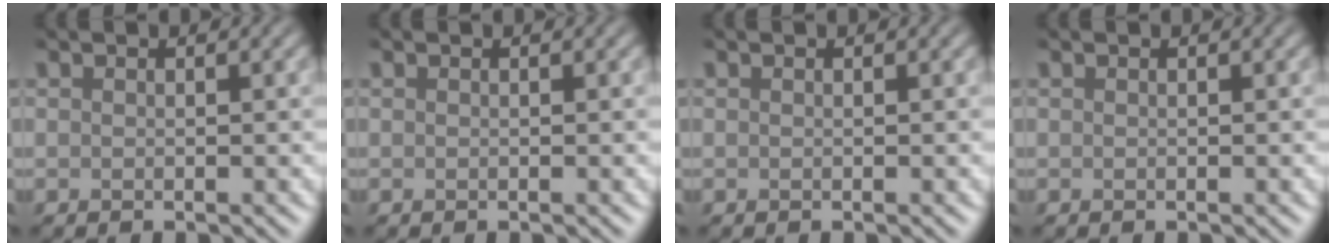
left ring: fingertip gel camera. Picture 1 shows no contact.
{"total": 0.0}
{"total": 0.0}
{"total": 0.0}